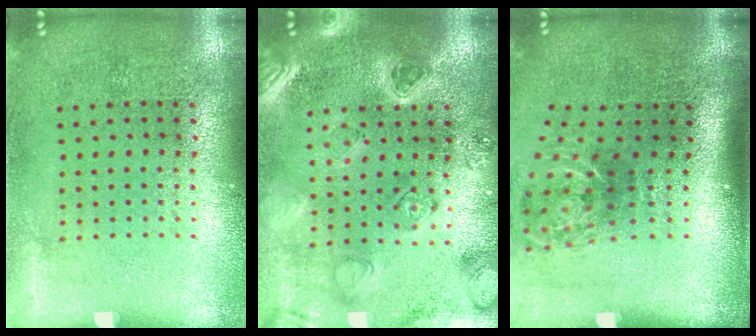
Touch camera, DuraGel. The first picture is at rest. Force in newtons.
{"total": 2.1, "press": 2.1, "slide": 0.4}
{"total": 2.2, "press": 1.3, "slide": 1.8}